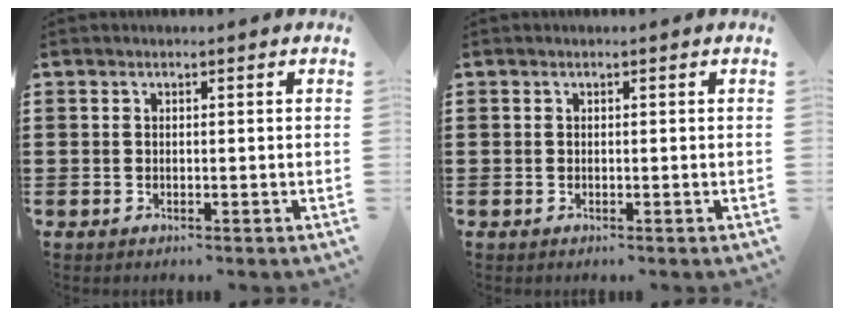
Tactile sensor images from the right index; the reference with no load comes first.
{"total": 0.0}